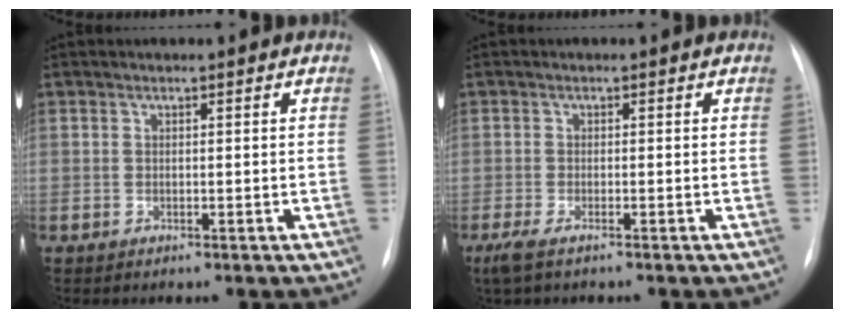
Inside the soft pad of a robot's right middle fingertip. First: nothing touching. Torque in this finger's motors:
{"motor_torque": [0.34, -0.57, 0.05, 0.03]}